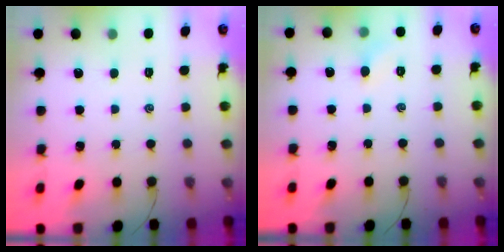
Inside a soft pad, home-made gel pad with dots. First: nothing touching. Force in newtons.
{"total": 3.4, "press": 3.3, "slide": 1.1}